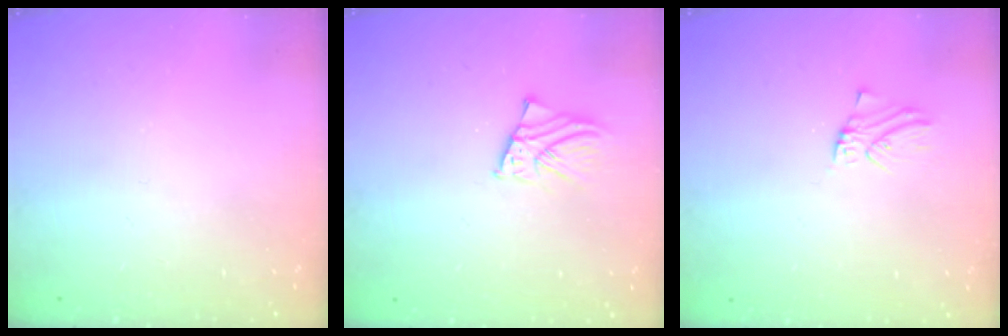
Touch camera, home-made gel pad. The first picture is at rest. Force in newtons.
{"total": 2.2, "press": 2.2, "slide": 0.1}
{"total": 0.0}